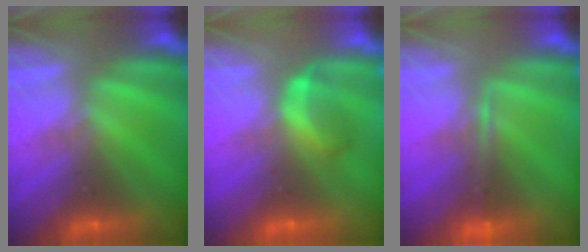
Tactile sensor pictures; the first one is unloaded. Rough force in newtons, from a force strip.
{"total": 4.0}
{"total": 1.3}